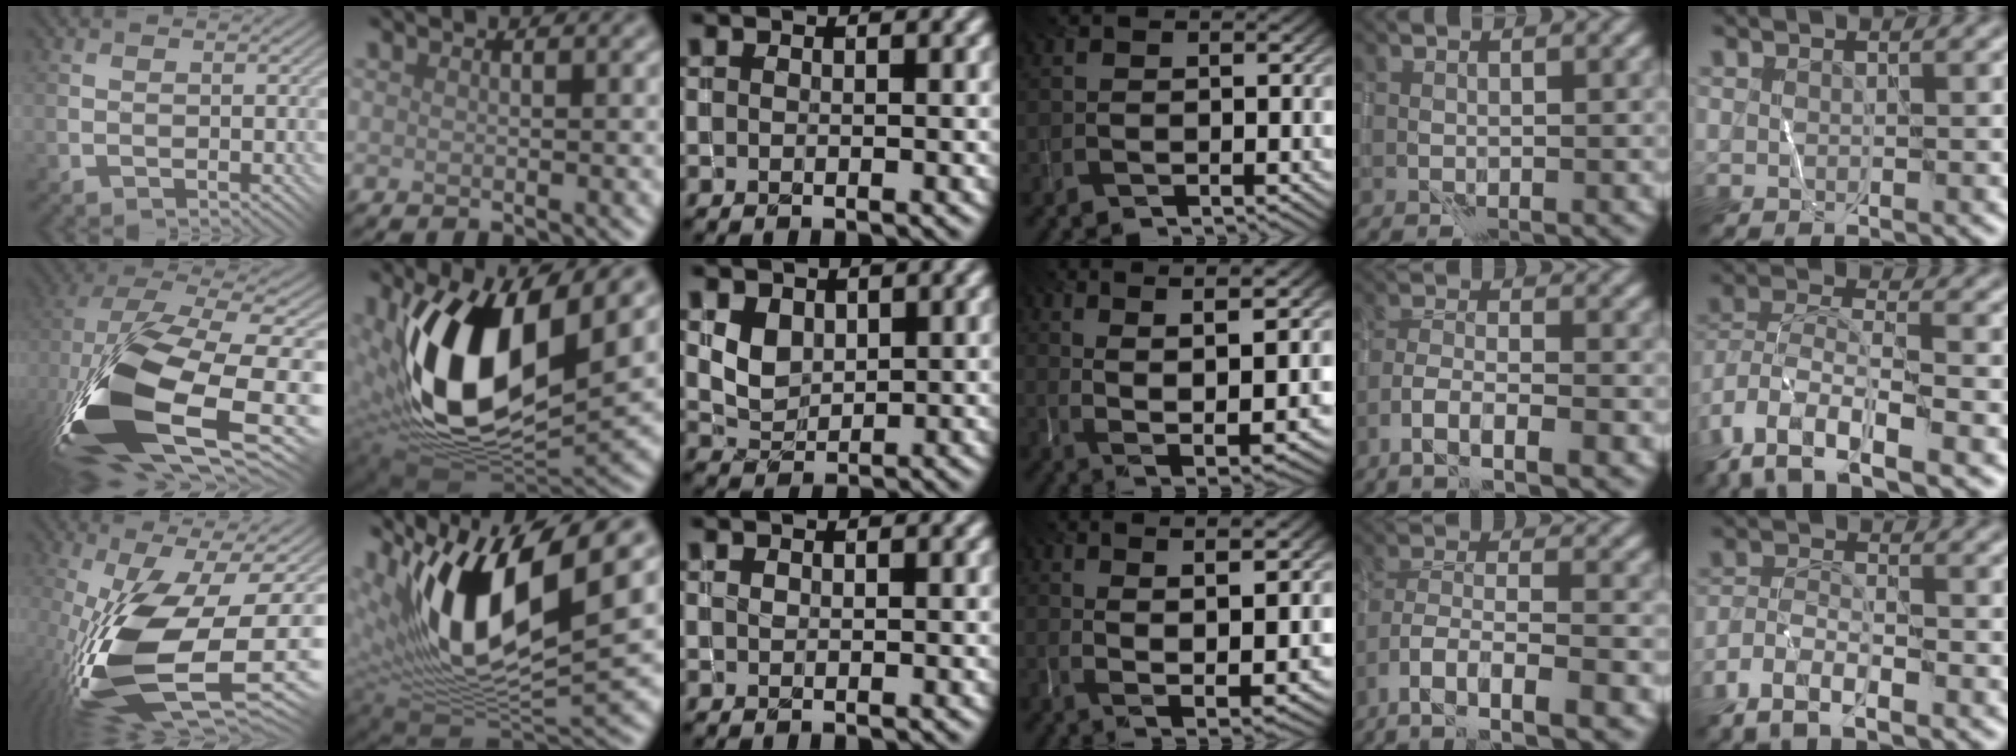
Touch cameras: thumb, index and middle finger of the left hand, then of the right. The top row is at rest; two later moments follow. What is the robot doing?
{"motion": "wrap", "object": "yarn"}